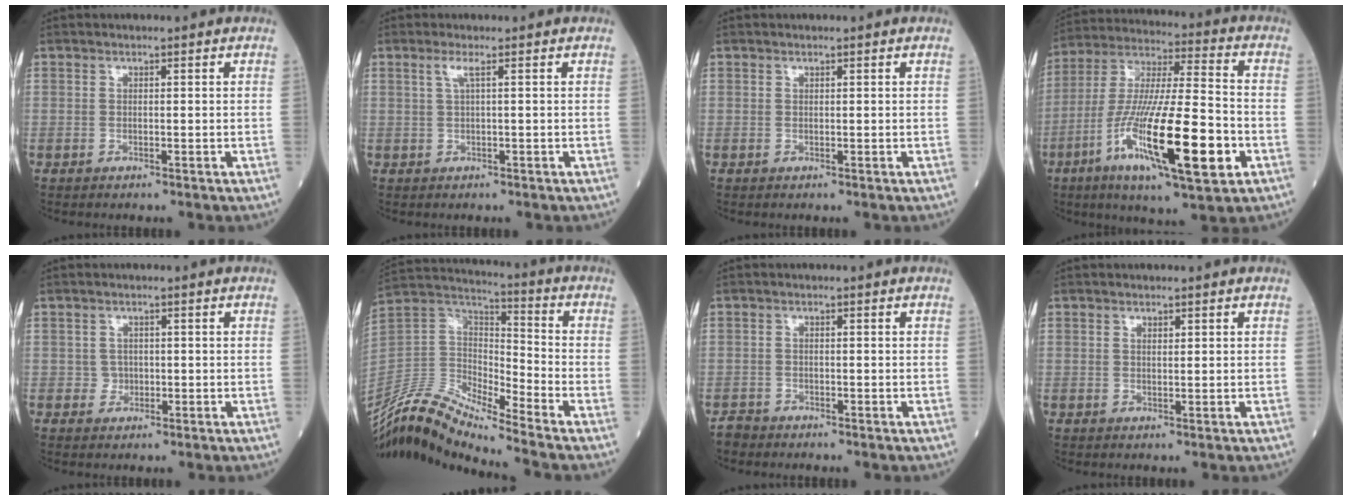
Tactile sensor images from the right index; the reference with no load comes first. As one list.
[{"total": 1.3, "force": [0.3, -0.3, 1.2], "torque": [-0.030, 0.005, 0.007]}, {"total": 0.0}, {"total": 21.6, "force": [-7.6, 2.8, 20.0], "torque": [-0.375, -0.028, -0.132]}, {"total": 1.5, "force": [-0.2, 1.5, 0.2], "torque": [0.000, 0.005, -0.004]}, {"total": 13.3, "force": [-12.3, 0.7, 5.0], "torque": [-0.107, 0.037, -0.240]}, {"total": 1.4, "force": [-1.3, 0.5, -0.2], "torque": [0.001, -0.001, -0.026]}, {"total": 0.7, "force": [0.4, 0.2, 0.5], "torque": [-0.010, -0.002, 0.007]}]